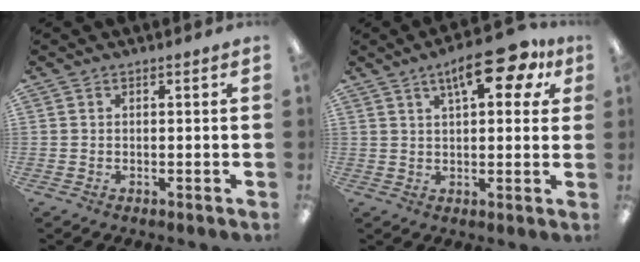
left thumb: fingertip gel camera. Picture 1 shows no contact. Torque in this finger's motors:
{"motor_torque": [0.23, 0.23, -0.27, -0.03, 0.06]}